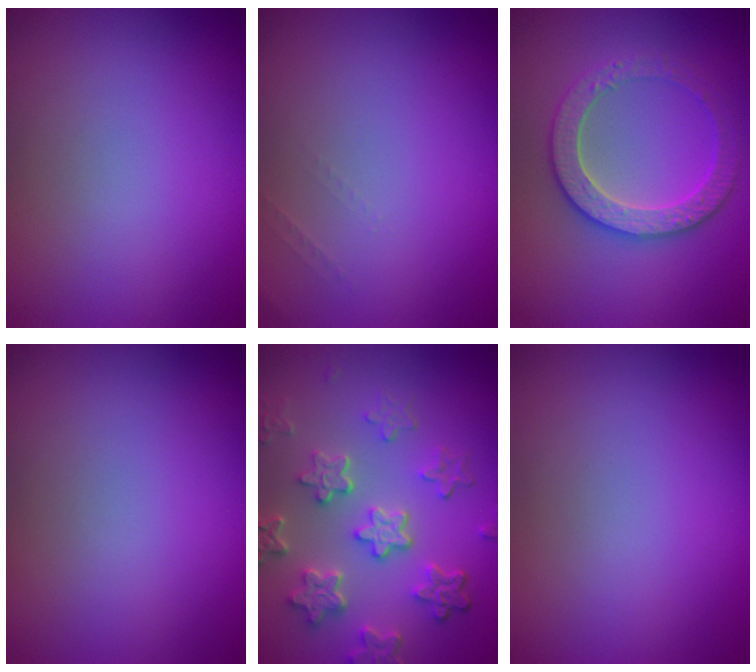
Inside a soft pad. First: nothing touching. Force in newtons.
{"total": 0.6, "press": 0.6, "slide": 0.2}
{"total": 3.8, "press": 3.6, "slide": 1.2}
{"total": 0.0}
{"total": 5.8, "press": 4.4, "slide": 3.8}
{"total": 0.0}